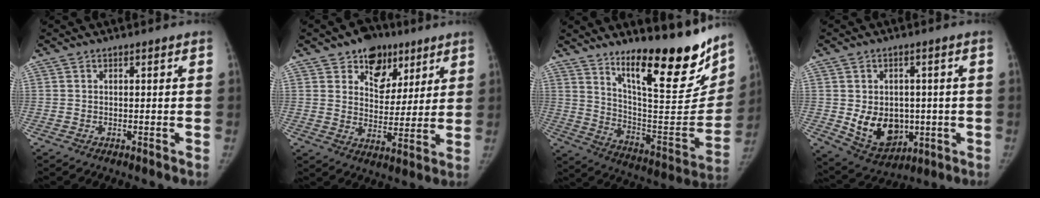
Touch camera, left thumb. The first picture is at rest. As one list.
[{"total": 11.4, "force": [6.8, 8.1, 4.2], "torque": [-0.018, -0.027, 0.105]}, {"total": 25.5, "force": [17.8, 6.5, 17.0], "torque": [-0.212, -0.112, 0.277]}, {"total": 11.5, "force": [-1.3, 8.6, 7.5], "torque": [-0.083, -0.005, 0.004]}]